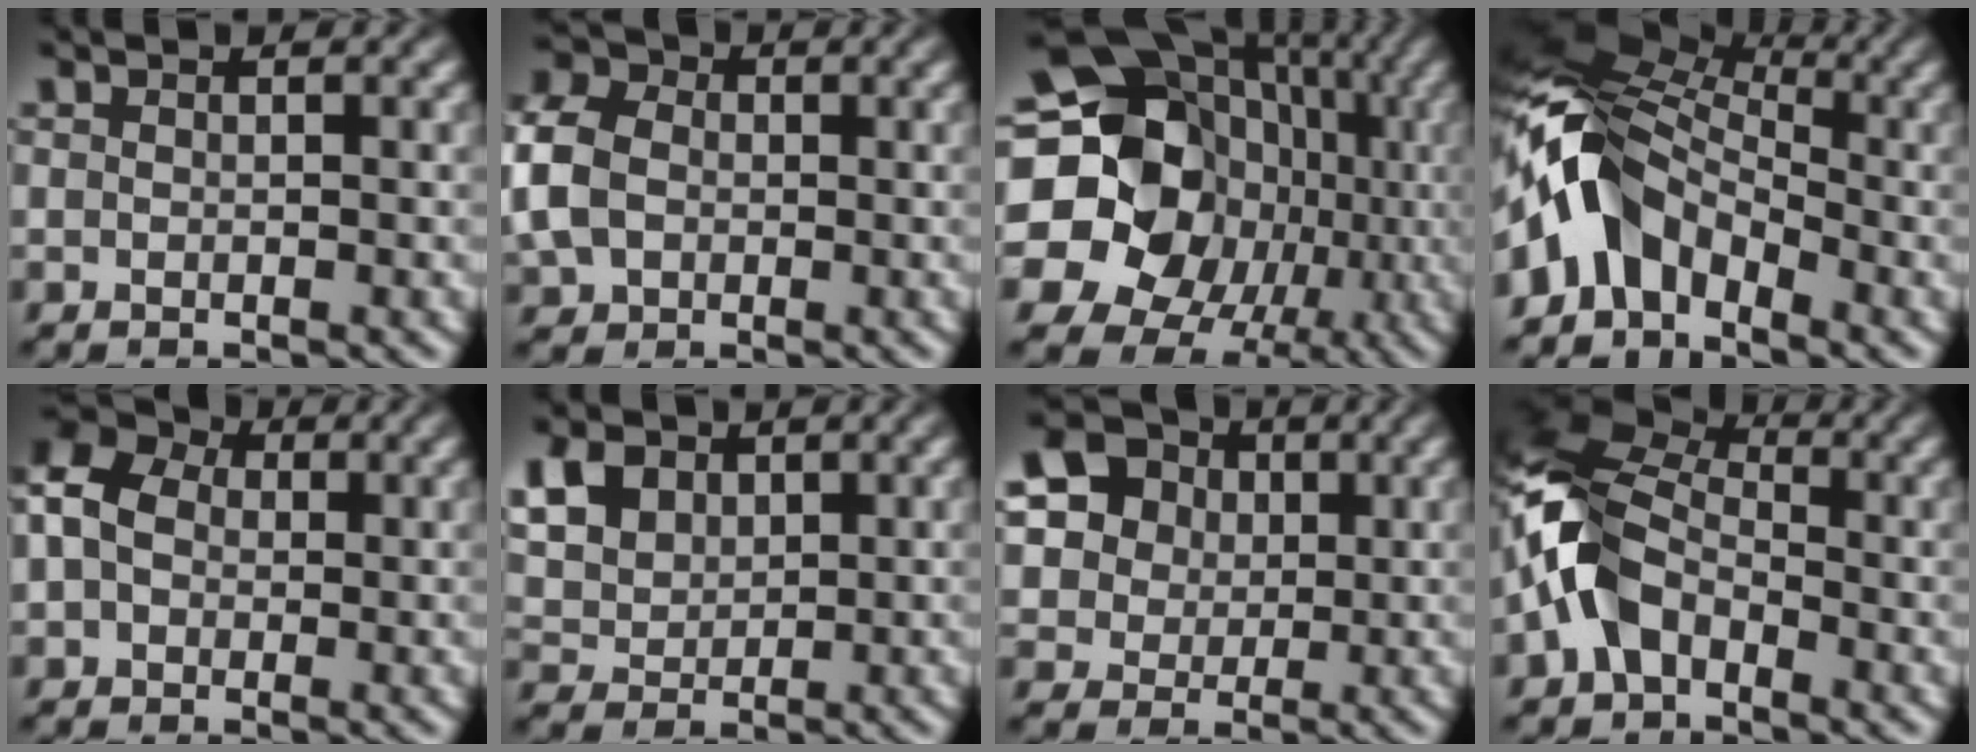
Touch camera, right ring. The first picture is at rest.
{"total": 6.8, "force": [0.7, 6.1, 3.0], "torque": [-0.077, 0.002, 0.007]}
{"total": 22.6, "force": [-0.2, 18.4, 13.0], "torque": [-0.246, -0.058, 0.002]}
{"total": 12.2, "force": [1.5, 8.9, 8.2], "torque": [-0.168, 0.000, 0.013]}
{"total": 10.6, "force": [2.6, 8.9, 5.0], "torque": [-0.102, 0.032, 0.012]}
{"total": 6.4, "force": [2.0, 5.4, 2.8], "torque": [-0.070, 0.000, 0.036]}
{"total": 13.8, "force": [3.8, 12.0, 5.6], "torque": [-0.148, -0.010, 0.052]}
{"total": 8.7, "force": [1.0, 6.1, 6.2], "torque": [-0.153, -0.006, 0.018]}